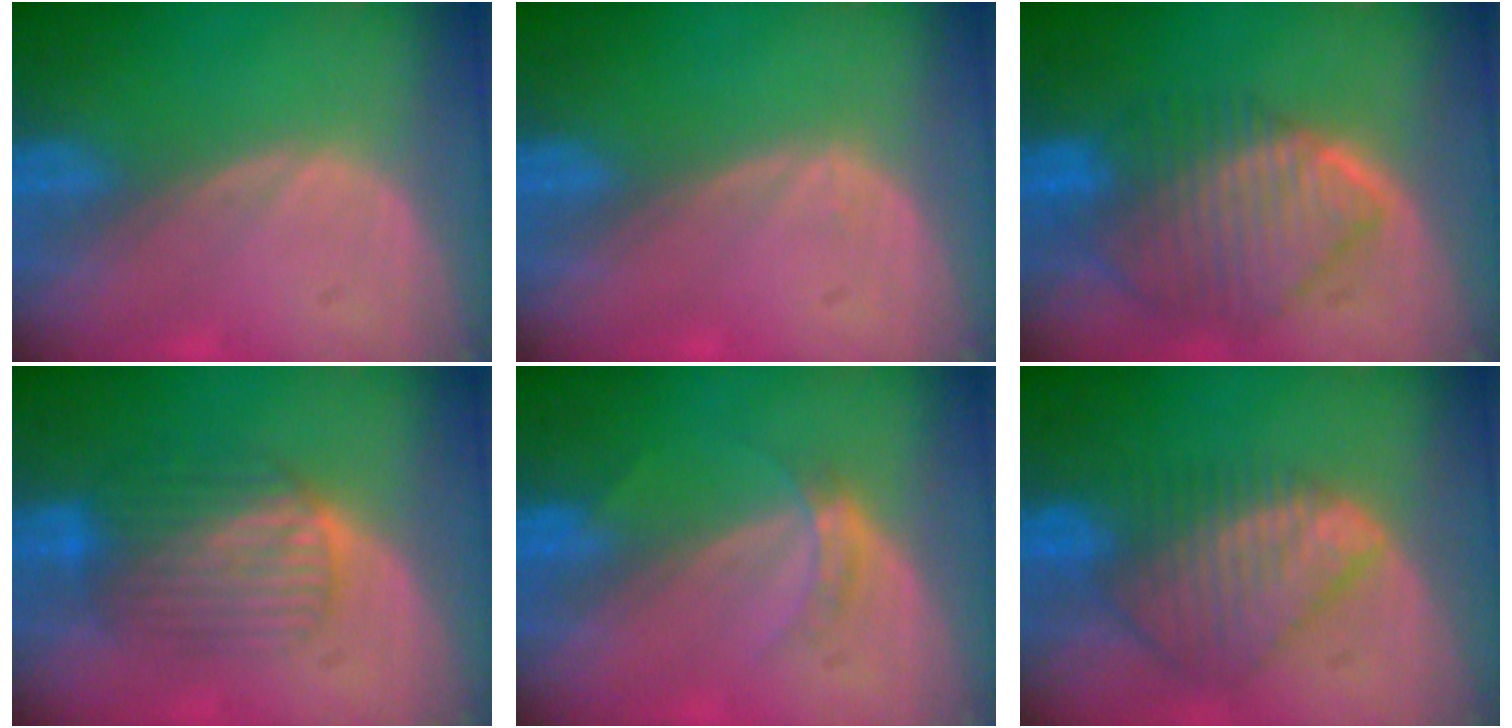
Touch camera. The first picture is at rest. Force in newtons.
{"total": 0.5, "press": 0.2, "slide": 0.5}
{"total": 10.3, "press": 8.8, "slide": 5.3}
{"total": 6.7, "press": 6.6, "slide": 0.6}
{"total": 2.8, "press": 2.5, "slide": 1.3}
{"total": 9.0, "press": 7.7, "slide": 4.7}